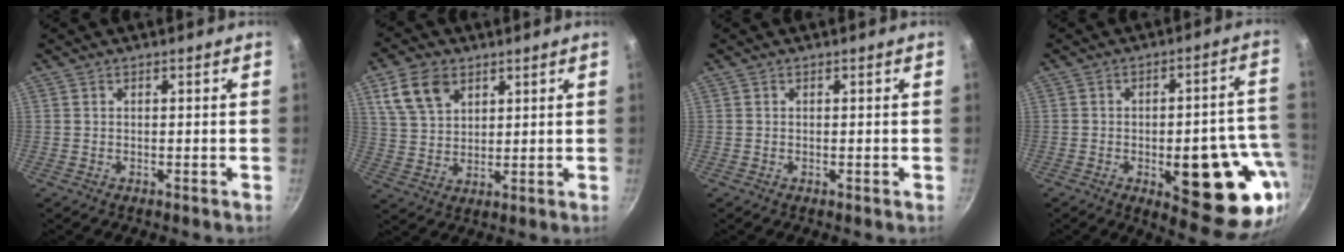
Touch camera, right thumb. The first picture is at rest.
{"total": 9.2, "force": [4.7, 6.0, 5.2], "torque": [-0.085, -0.007, 0.094]}
{"total": 0.0}
{"total": 20.5, "force": [-6.1, 8.1, 17.8], "torque": [-0.164, 0.018, -0.074]}